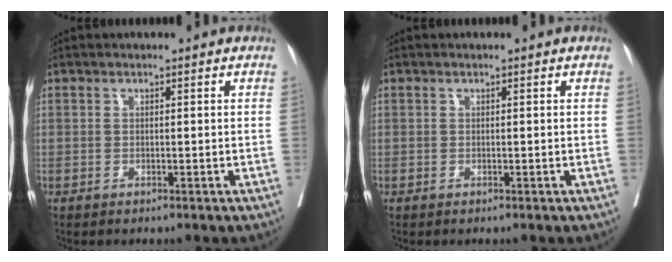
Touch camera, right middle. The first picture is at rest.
{"total": 0.0}